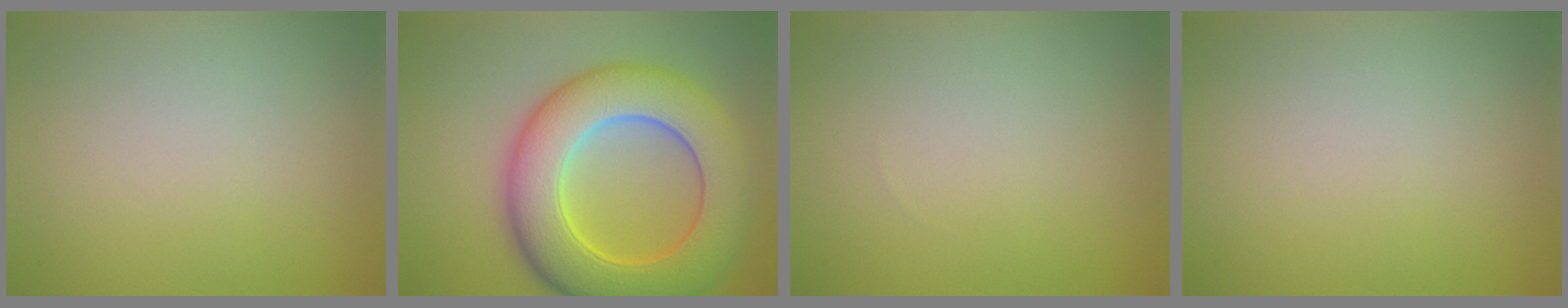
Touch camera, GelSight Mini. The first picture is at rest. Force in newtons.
{"total": 11.1, "press": 11.1, "slide": 0.3}
{"total": 0.0}
{"total": 0.0}